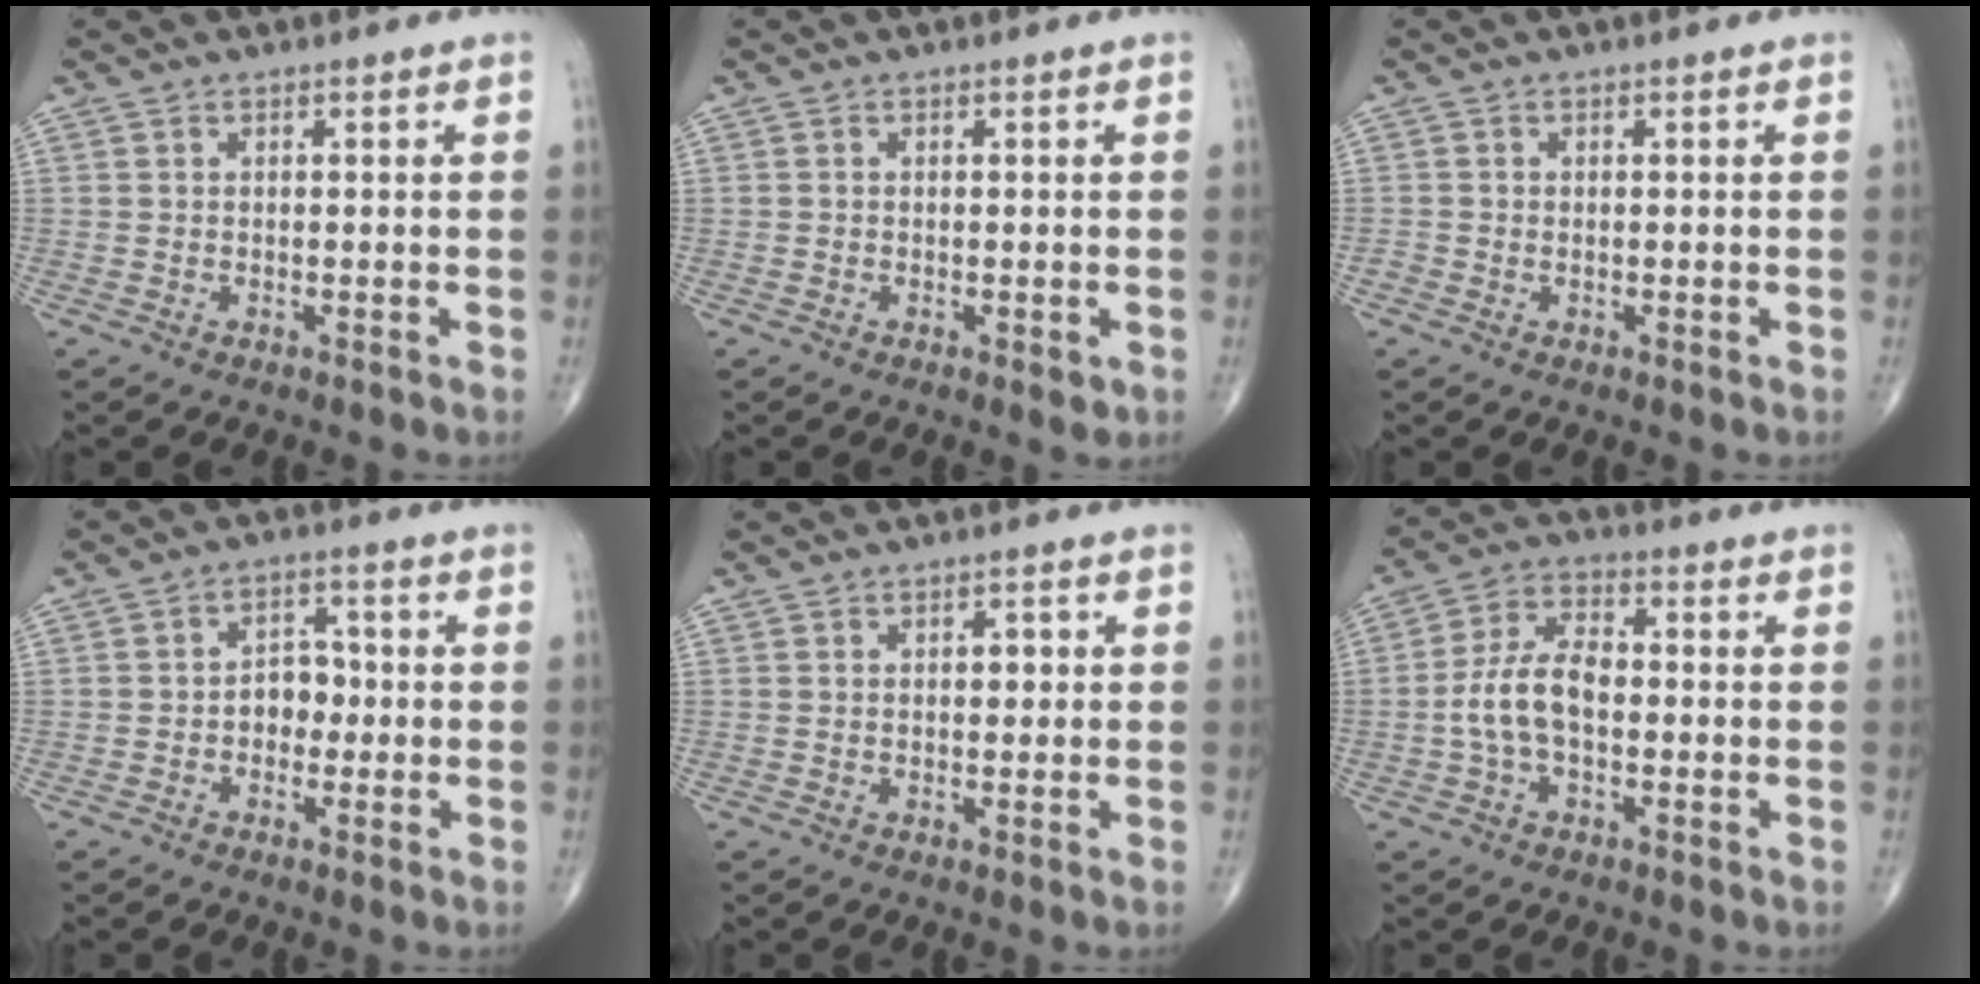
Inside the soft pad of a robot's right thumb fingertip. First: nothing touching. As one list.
[{"total": 1.7, "force": [-0.5, 0.9, 1.4], "torque": [-0.015, -0.002, -0.007]}, {"total": 0.8, "force": [-0.2, 0.7, 0.1], "torque": [0.001, 0.002, -0.006]}, {"total": 4.7, "force": [-0.8, 3.6, 3.0], "torque": [-0.021, 0.019, -0.023]}, {"total": 2.1, "force": [0.3, 1.3, 1.6], "torque": [-0.012, 0.004, 0.001]}, {"total": 9.4, "force": [-1.2, 5.2, 7.7], "torque": [-0.154, 0.030, -0.030]}]